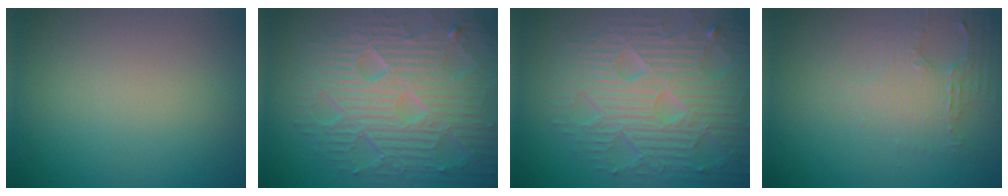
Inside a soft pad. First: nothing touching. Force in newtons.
{"total": 10.9, "press": 6.9, "slide": 8.5}
{"total": 8.8, "press": 6.3, "slide": 6.2}
{"total": 2.9, "press": 2.5, "slide": 1.5}